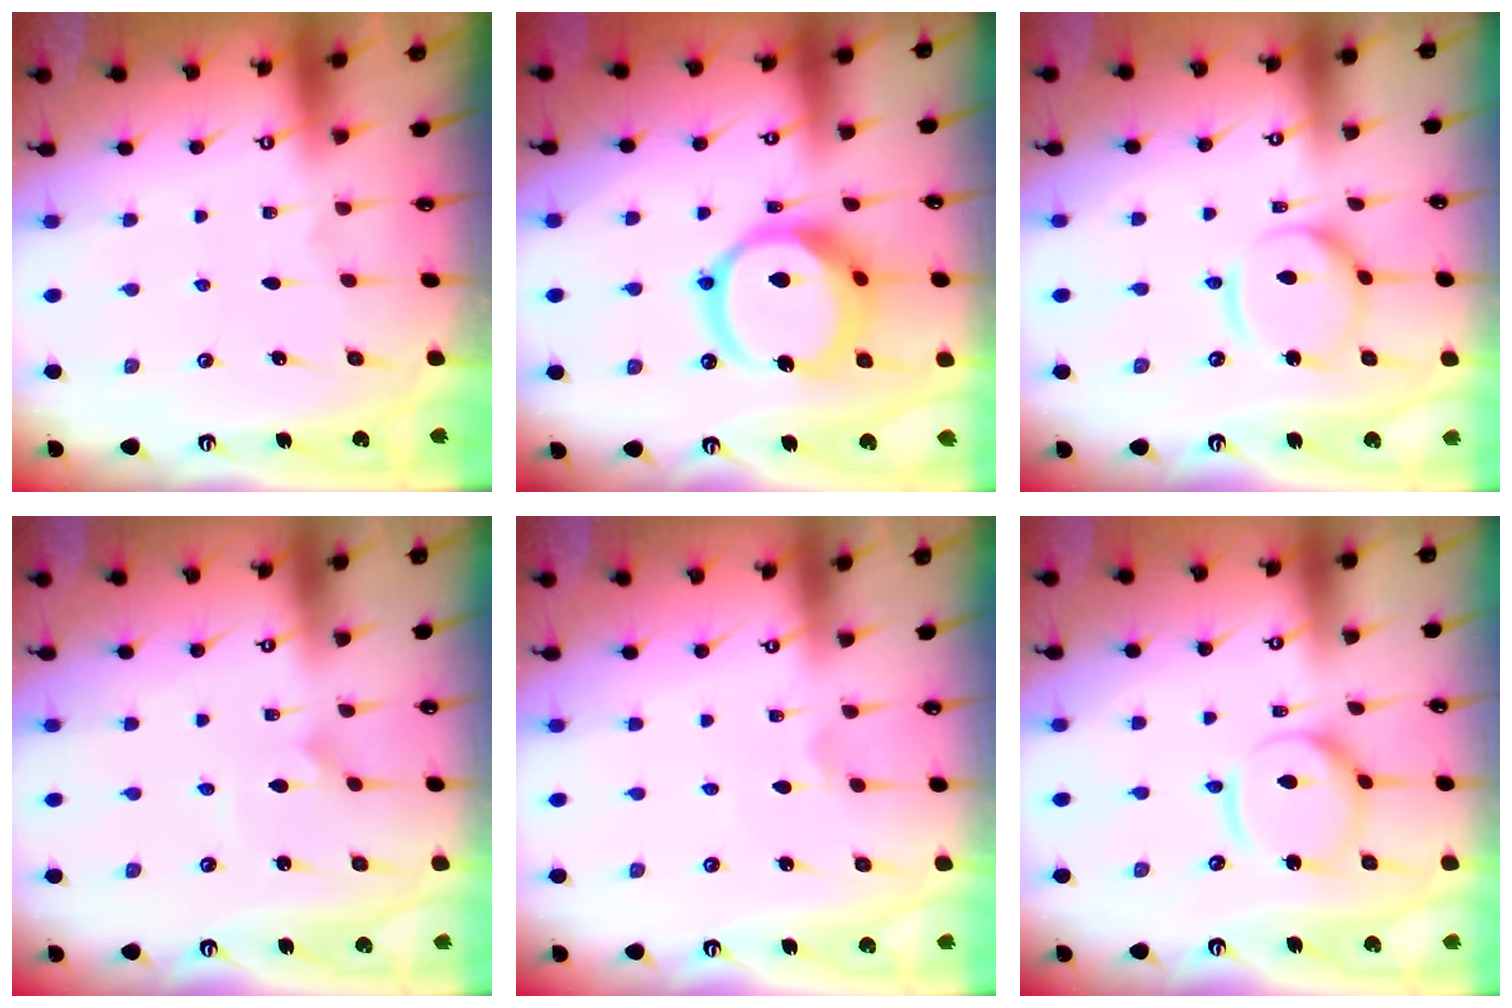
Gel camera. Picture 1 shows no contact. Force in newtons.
{"total": 17.0, "press": 16.9, "slide": 2.1}
{"total": 12.0, "press": 11.9, "slide": 1.2}
{"total": 1.6, "press": 1.6, "slide": 0.0}
{"total": 1.2, "press": 1.1, "slide": 0.2}
{"total": 10.6, "press": 10.5, "slide": 1.0}